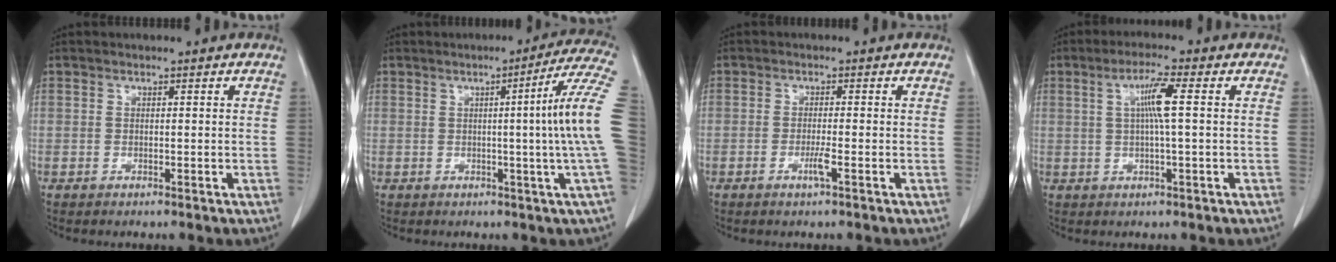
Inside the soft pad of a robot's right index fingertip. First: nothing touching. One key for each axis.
{"total": 10.9, "fx": -0.1, "fy": -2.6, "fz": 10.6, "tx": -0.123, "ty": -0.001, "tz": -0.006}
{"total": 2.0, "fx": -0.9, "fy": -0.2, "fz": 1.8, "tx": -0.035, "ty": -0.004, "tz": -0.018}
{"total": 5.3, "fx": 0.9, "fy": -0.3, "fz": 5.2, "tx": -0.097, "ty": 0.005, "tz": 0.019}